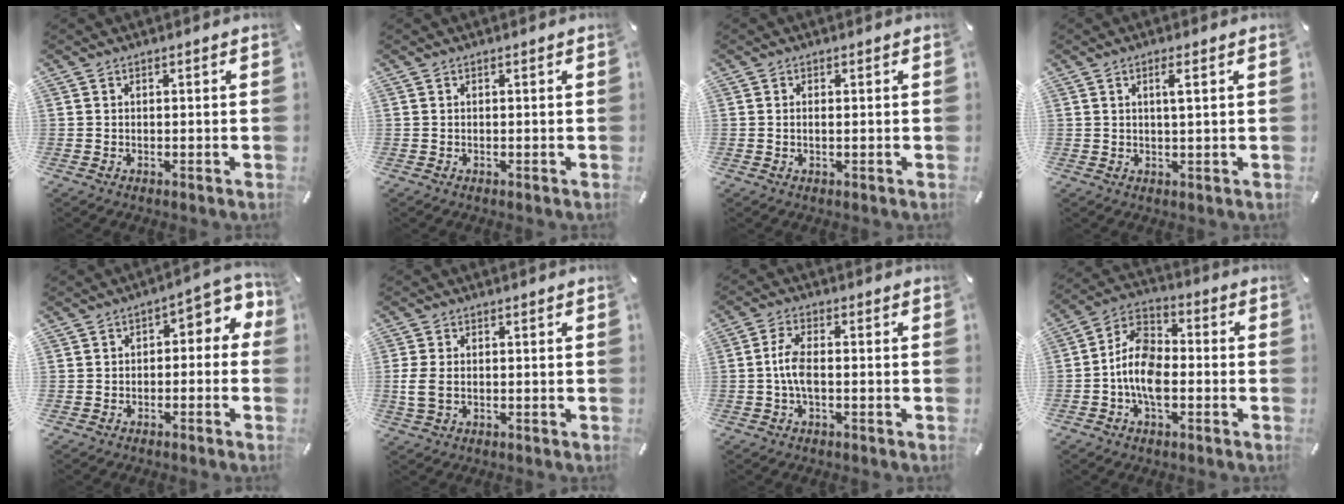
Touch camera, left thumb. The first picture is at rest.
{"total": 0.0}
{"total": 1.2, "force": [0.0, 0.4, 1.1], "torque": [-0.022, -0.002, 0.000]}
{"total": 3.2, "force": [1.0, 0.3, 3.0], "torque": [-0.062, 0.001, 0.013]}
{"total": 5.7, "force": [-0.4, 4.2, 3.9], "torque": [-0.041, 0.000, -0.016]}
{"total": 4.4, "force": [-0.2, 2.8, 3.4], "torque": [-0.082, -0.001, -0.006]}
{"total": 5.6, "force": [-0.9, 2.1, 5.1], "torque": [-0.111, -0.001, -0.020]}
{"total": 10.9, "force": [-3.6, 6.5, 8.0], "torque": [-0.169, 0.016, -0.065]}